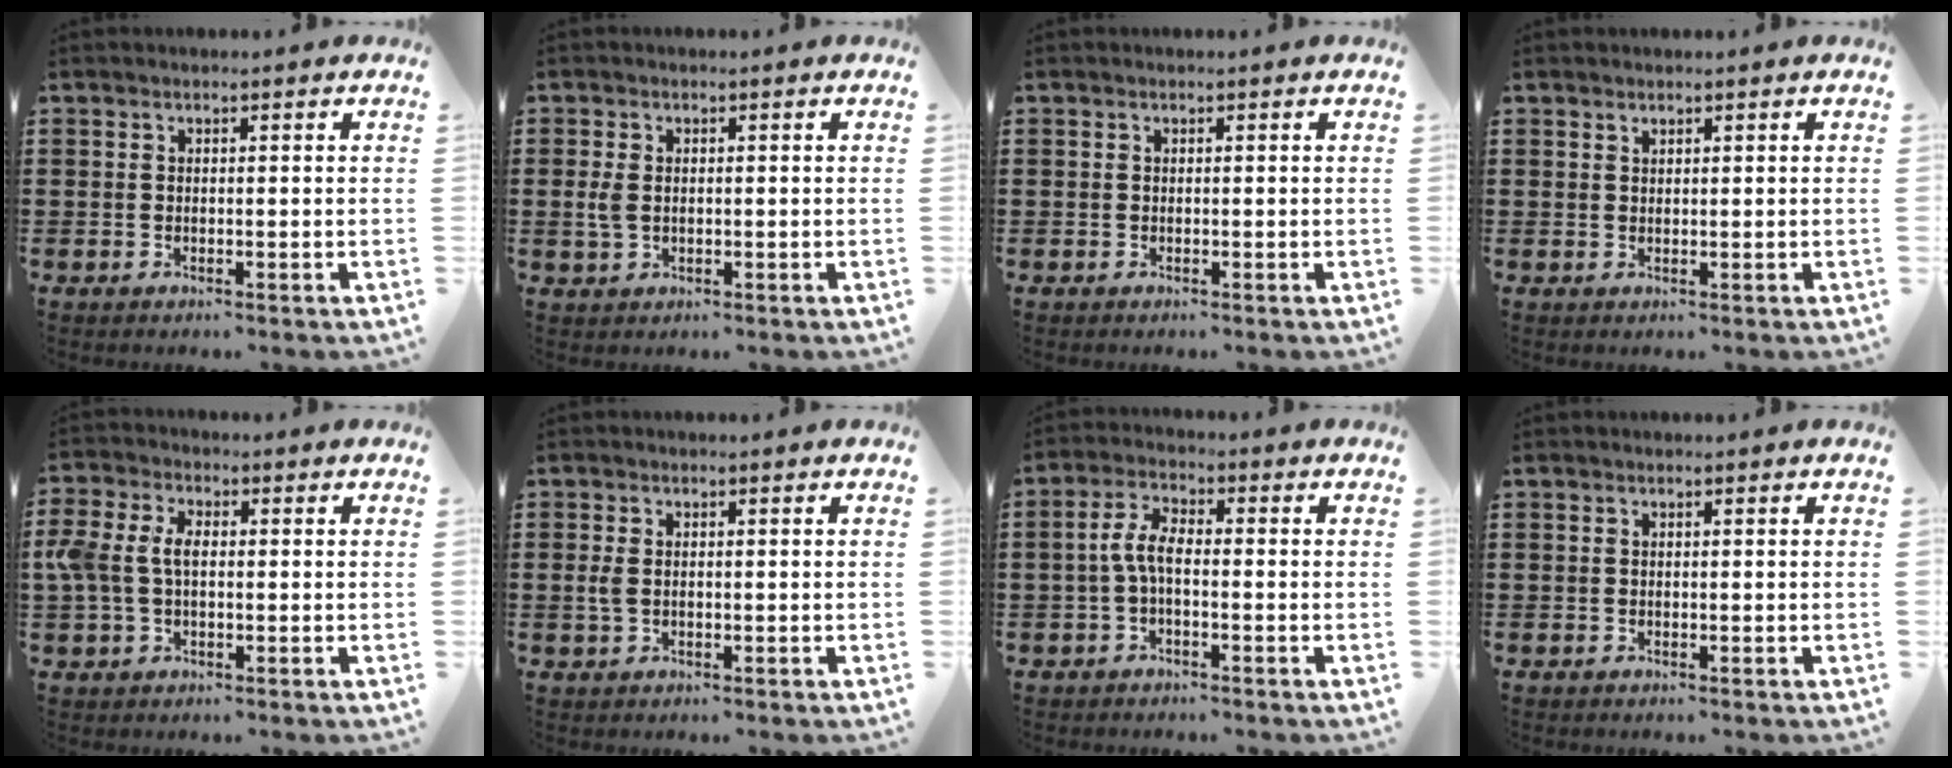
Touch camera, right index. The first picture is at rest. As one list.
[{"total": 2.6, "force": [0.1, 1.6, 2.1], "torque": [-0.059, -0.001, -0.004]}, {"total": 0.0}, {"total": 0.7, "force": [0.6, 0.2, 0.0], "torque": [-0.002, -0.001, 0.013]}, {"total": 5.3, "force": [0.1, 3.3, 4.1], "torque": [-0.121, -0.002, -0.011]}, {"total": 2.1, "force": [0.0, 1.2, 1.7], "torque": [-0.052, -0.002, -0.006]}, {"total": 4.5, "force": [-0.9, 1.6, 4.1], "torque": [-0.095, 0.000, -0.024]}, {"total": 0.0}]